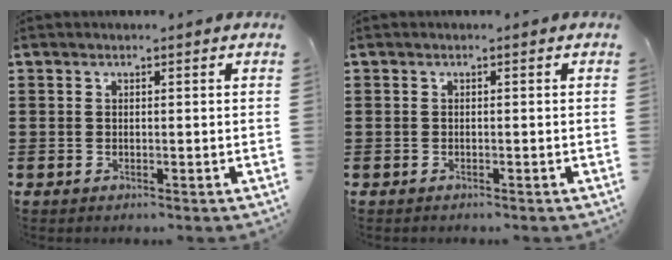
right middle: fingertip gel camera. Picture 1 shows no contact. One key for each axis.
{"total": 0.0}